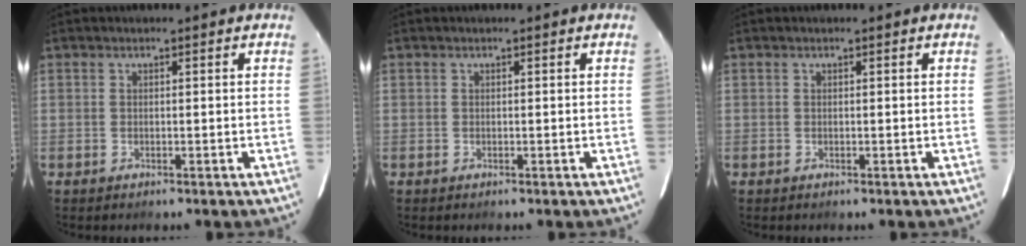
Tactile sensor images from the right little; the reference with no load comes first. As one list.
[{"total": 0.0}, {"total": 0.0}]